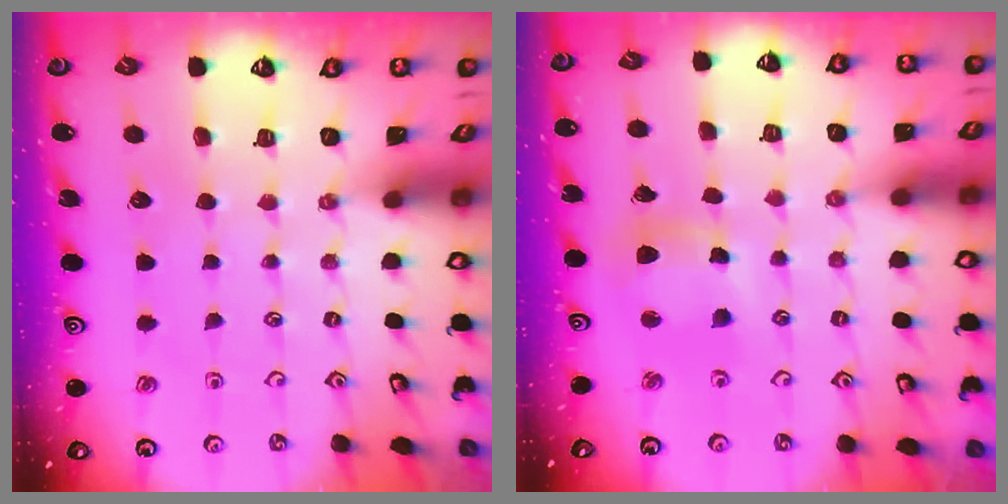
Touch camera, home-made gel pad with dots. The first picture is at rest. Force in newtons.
{"total": 9.5, "press": 9.4, "slide": 1.4}